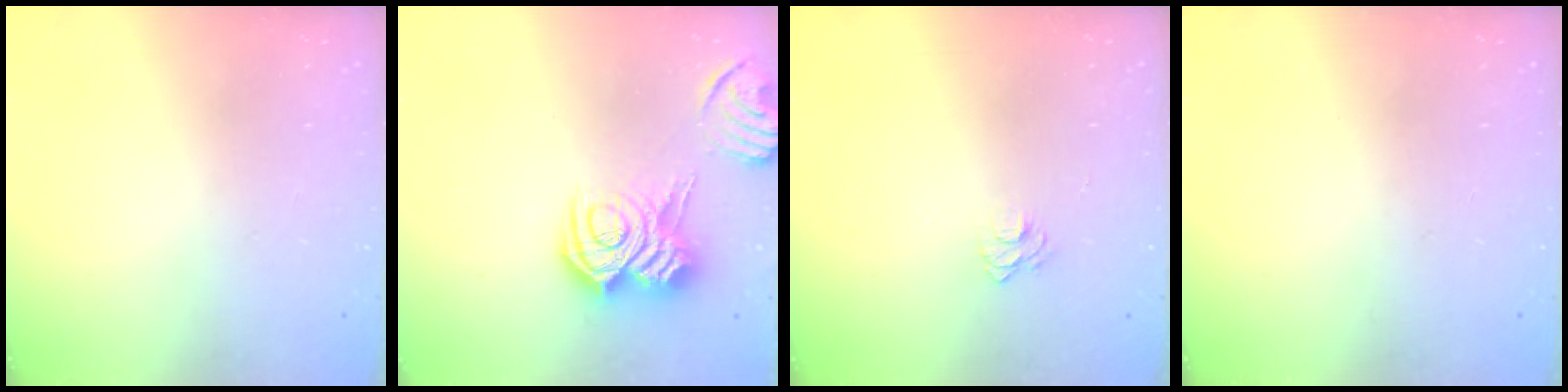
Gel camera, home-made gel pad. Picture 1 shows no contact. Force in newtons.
{"total": 13.6, "press": 13.6, "slide": 0.8}
{"total": 5.2, "press": 5.1, "slide": 0.5}
{"total": 0.0}